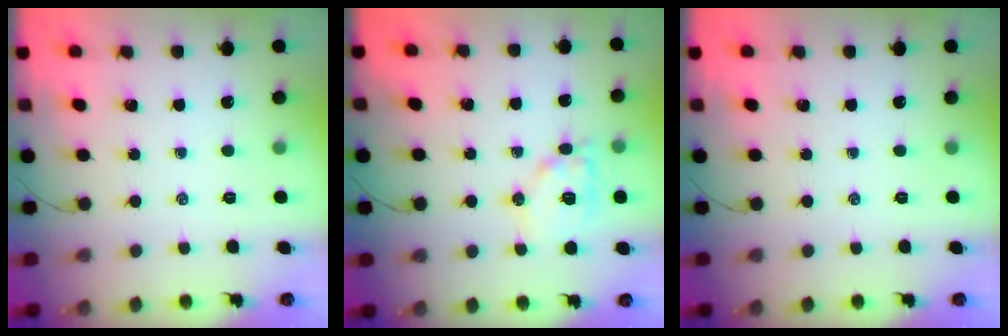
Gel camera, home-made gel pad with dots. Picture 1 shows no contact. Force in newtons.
{"total": 12.4, "press": 12.3, "slide": 1.2}
{"total": 0.0}